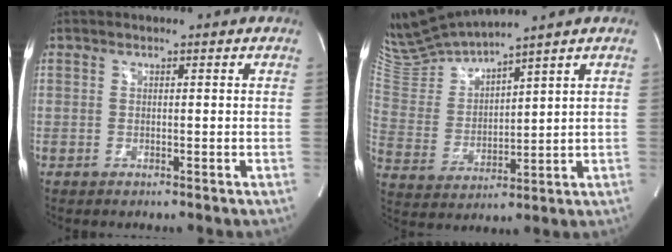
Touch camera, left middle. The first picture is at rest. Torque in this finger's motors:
{"motor_torque": [-0.36, -0.39, -0.15, 0.06]}